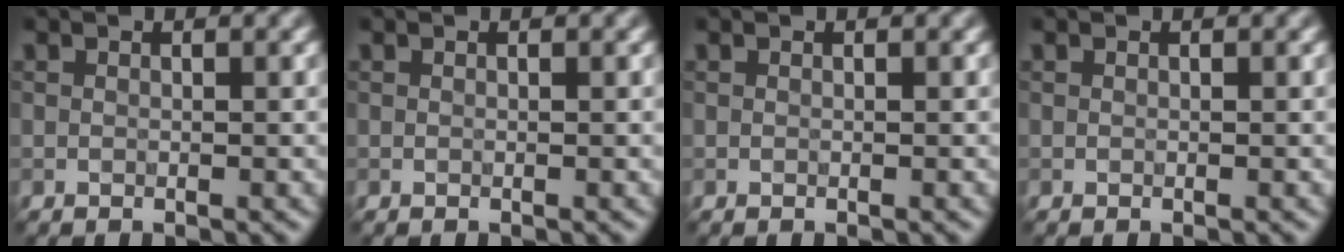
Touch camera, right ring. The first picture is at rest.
{"total": 0.0}
{"total": 0.0}
{"total": 0.0}